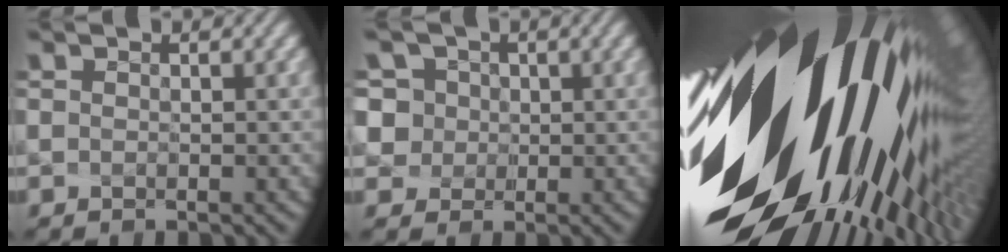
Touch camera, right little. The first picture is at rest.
{"total": 6.4, "force": [2.7, 5.3, 2.4], "torque": [-0.061, 0.022, 0.047]}
{"total": 19.8, "force": [1.6, 10.7, 16.6], "torque": [-0.282, -0.104, 0.059]}